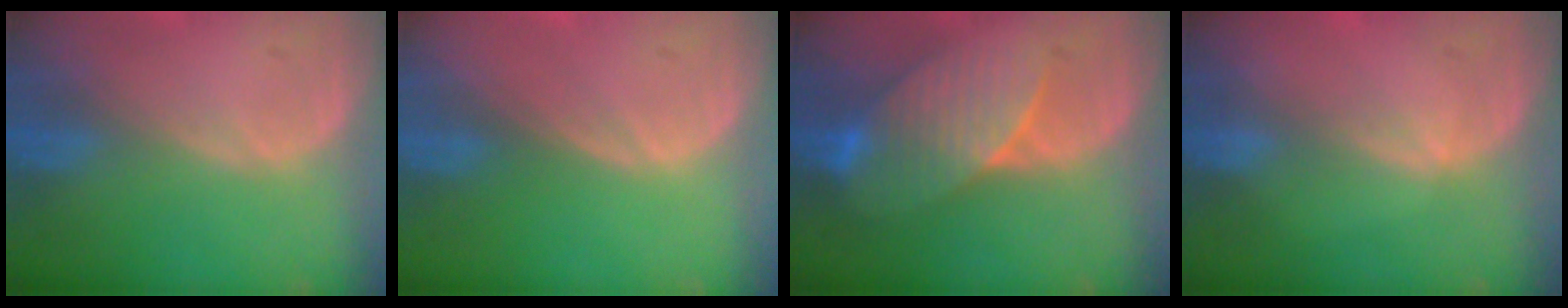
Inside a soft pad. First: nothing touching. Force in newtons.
{"total": 0.0}
{"total": 8.3, "press": 7.9, "slide": 2.6}
{"total": 1.2, "press": 0.7, "slide": 0.9}